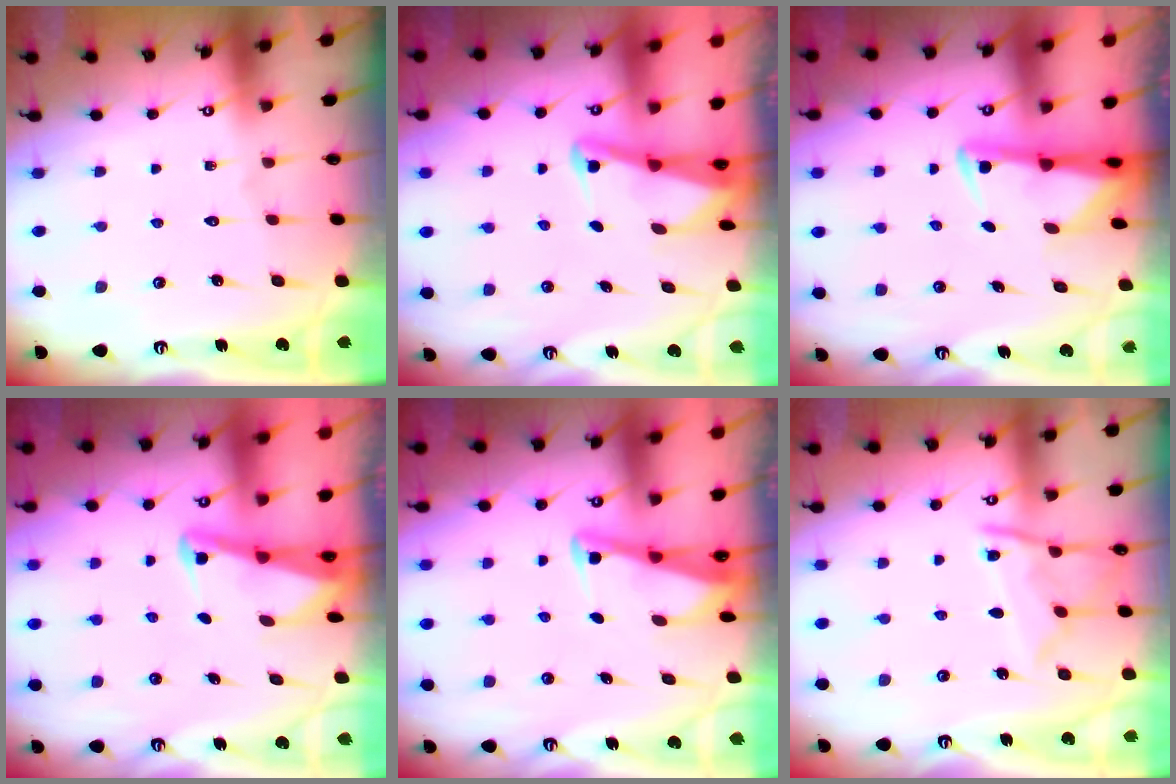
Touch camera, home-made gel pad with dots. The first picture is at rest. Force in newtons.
{"total": 2.6, "press": 2.5, "slide": 0.6}
{"total": 3.0, "press": 3.0, "slide": 0.7}
{"total": 2.7, "press": 2.7, "slide": 0.6}
{"total": 2.7, "press": 2.7, "slide": 0.3}
{"total": 10.4, "press": 10.3, "slide": 1.1}